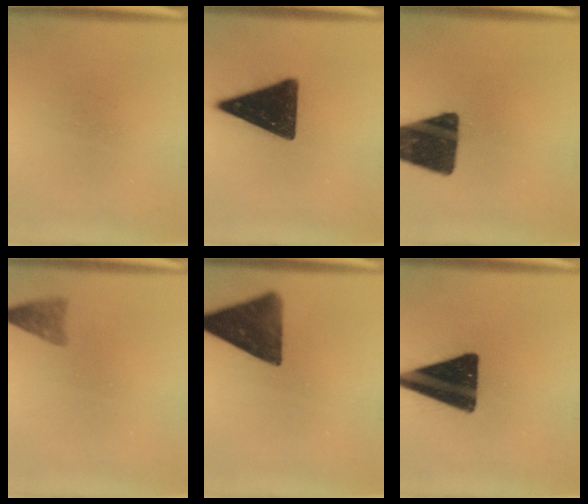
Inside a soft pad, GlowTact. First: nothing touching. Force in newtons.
{"total": 16.1}
{"total": 16.5}
{"total": 2.4}
{"total": 12.6}
{"total": 19.1}